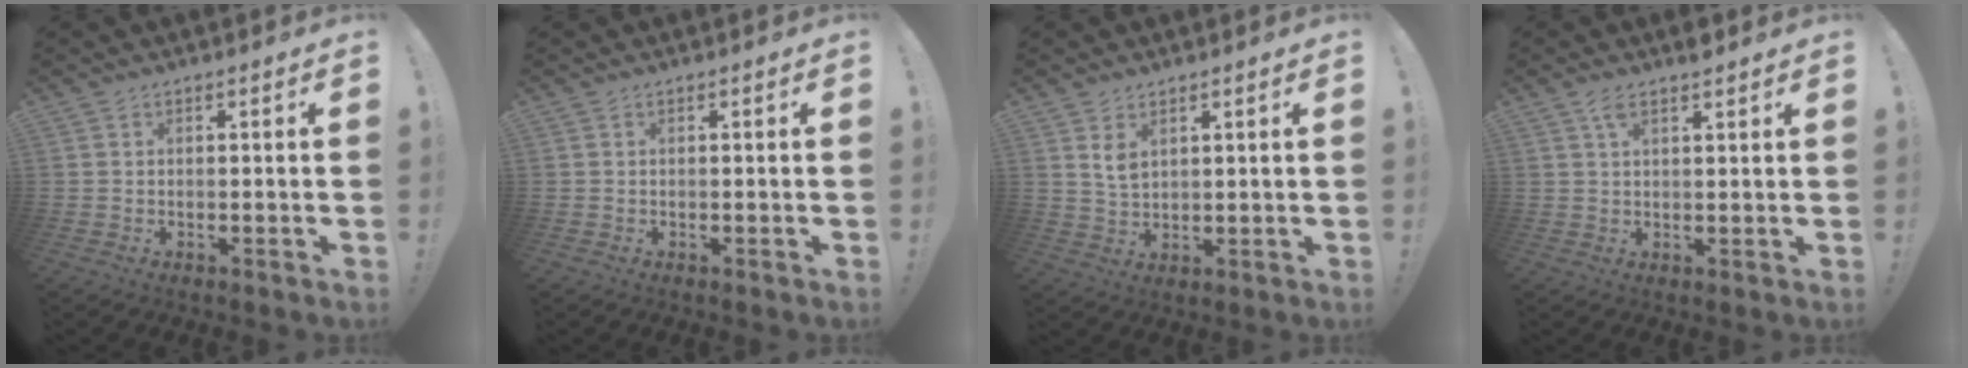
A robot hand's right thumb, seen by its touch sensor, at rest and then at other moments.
{"total": 0.0}
{"total": 5.1, "force": [2.7, 3.3, 2.8], "torque": [-0.046, -0.012, 0.051]}
{"total": 3.6, "force": [2.5, 1.0, 2.5], "torque": [-0.046, -0.006, 0.042]}